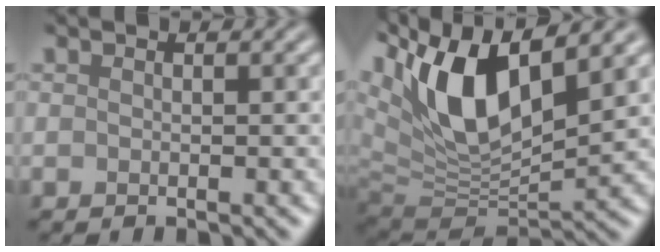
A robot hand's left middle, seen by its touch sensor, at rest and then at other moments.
{"total": 12.6, "force": [5.1, 5.8, 10.0], "torque": [-0.198, 0.008, 0.092]}